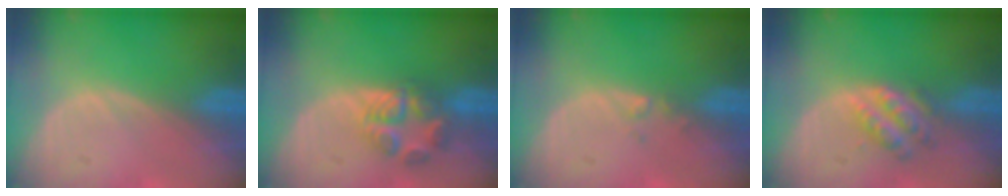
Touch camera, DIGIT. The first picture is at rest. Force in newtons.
{"total": 5.8, "press": 5.8, "slide": 0.8}
{"total": 1.0, "press": 0.9, "slide": 0.5}
{"total": 4.9, "press": 4.7, "slide": 1.6}